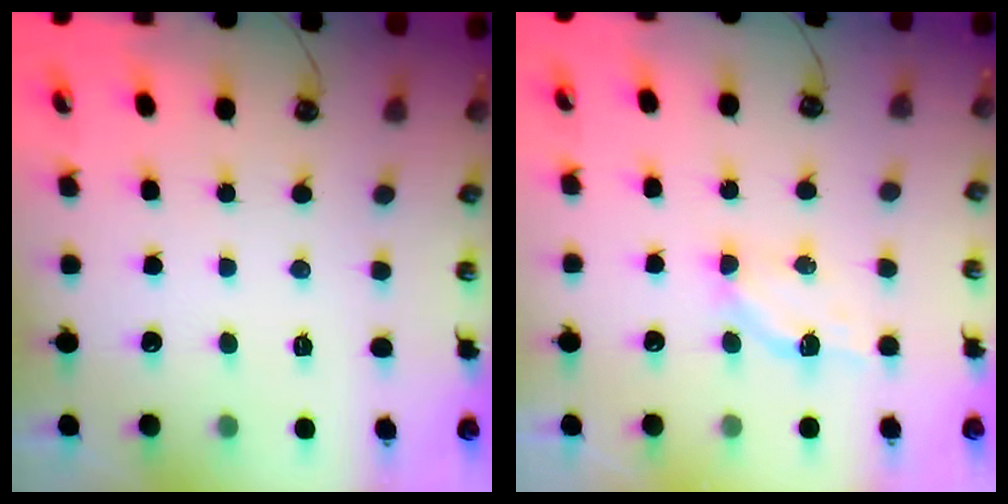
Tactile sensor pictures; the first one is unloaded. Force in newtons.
{"total": 4.6, "press": 4.4, "slide": 1.2}